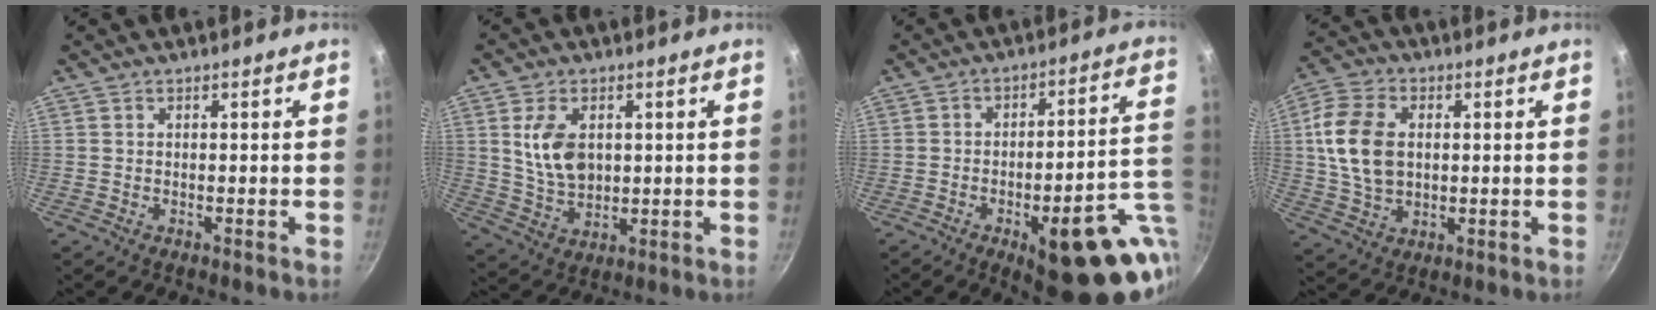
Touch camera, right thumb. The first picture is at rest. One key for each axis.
{"total": 10.5, "fx": 1.9, "fy": 6.7, "fz": 7.9, "tx": -0.134, "ty": -0.015, "tz": 0.044}
{"total": 22.3, "fx": -7.6, "fy": 7.5, "fz": 19.6, "tx": -0.191, "ty": 0.015, "tz": -0.093}
{"total": 12.6, "fx": 1.6, "fy": 8.6, "fz": 9.1, "tx": -0.161, "ty": 0.005, "tz": 0.027}